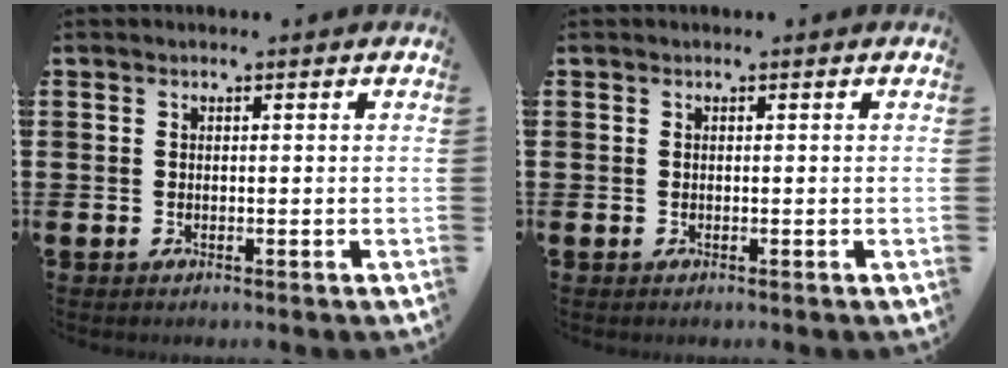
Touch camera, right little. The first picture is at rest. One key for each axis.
{"total": 0.0}